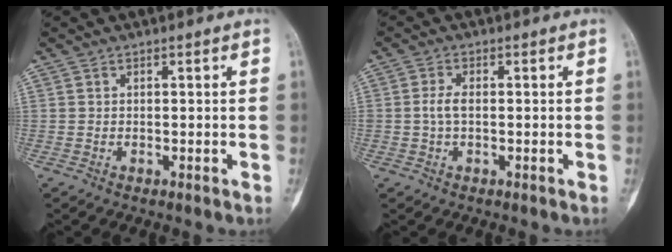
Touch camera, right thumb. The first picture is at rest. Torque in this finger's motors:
{"motor_torque": [0.03, 0.02, 0.18, 0.15, 0.01]}